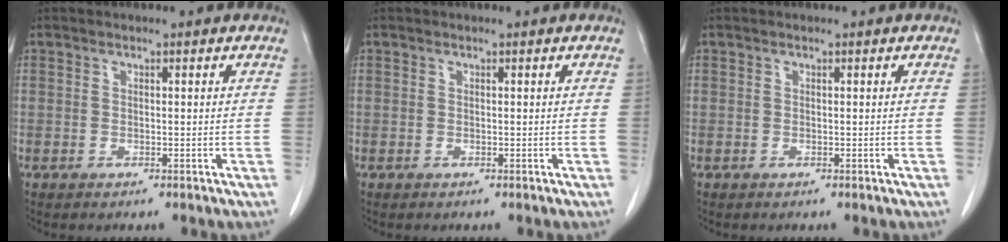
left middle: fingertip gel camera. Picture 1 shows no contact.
{"total": 0.0}
{"total": 0.0}